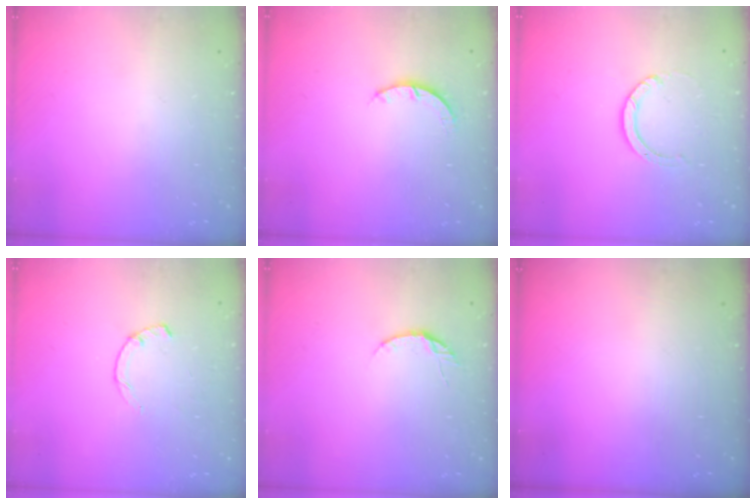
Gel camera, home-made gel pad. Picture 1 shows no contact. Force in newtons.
{"total": 2.9, "press": 2.9, "slide": 0.4}
{"total": 4.0, "press": 4.0, "slide": 0.2}
{"total": 2.3, "press": 2.3, "slide": 0.4}
{"total": 3.8, "press": 3.8, "slide": 0.4}
{"total": 0.0}